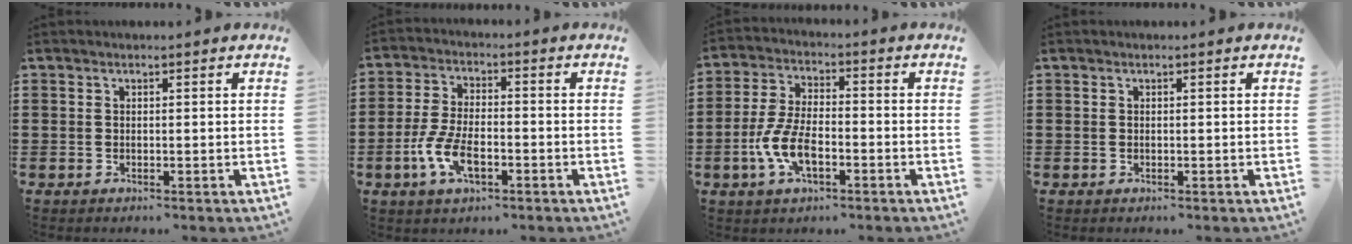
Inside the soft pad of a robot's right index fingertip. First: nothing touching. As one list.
[{"total": 7.0, "force": [-2.7, 3.1, 5.6], "torque": [-0.134, -0.007, -0.056]}, {"total": 7.7, "force": [-2.8, 3.4, 6.3], "torque": [-0.154, -0.009, -0.059]}, {"total": 0.0}]